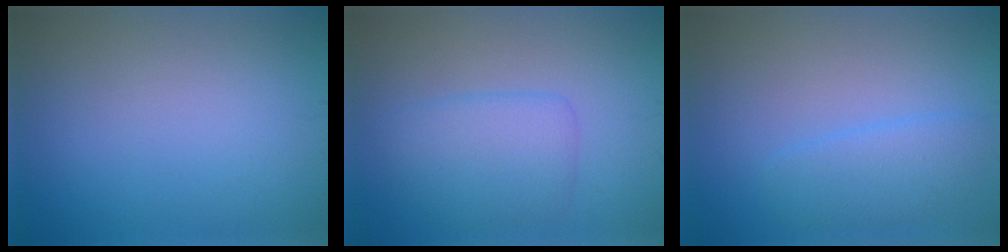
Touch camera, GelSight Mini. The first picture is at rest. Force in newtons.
{"total": 3.6, "press": 3.6, "slide": 0.2}
{"total": 2.7, "press": 2.7, "slide": 0.2}